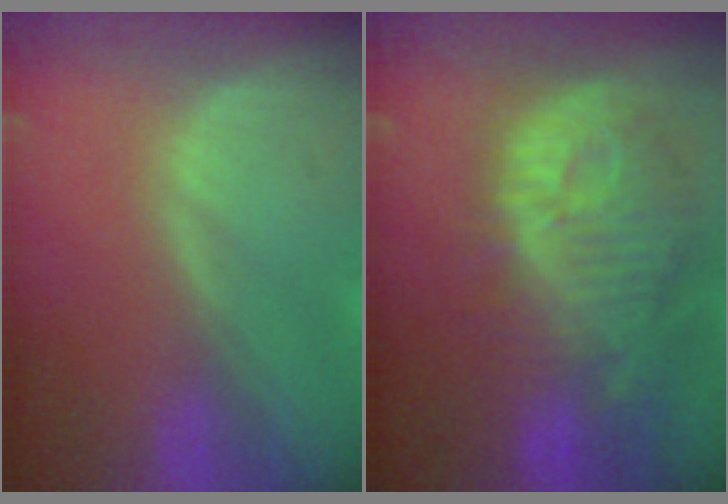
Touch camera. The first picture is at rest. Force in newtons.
{"total": 12.6, "press": 11.2, "slide": 5.7}